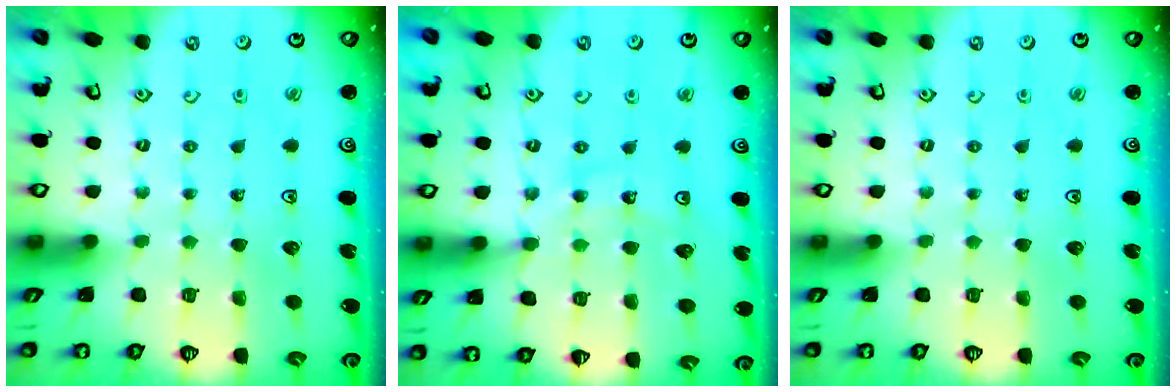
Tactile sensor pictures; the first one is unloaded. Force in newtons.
{"total": 13.1, "press": 12.6, "slide": 3.7}
{"total": 0.0}